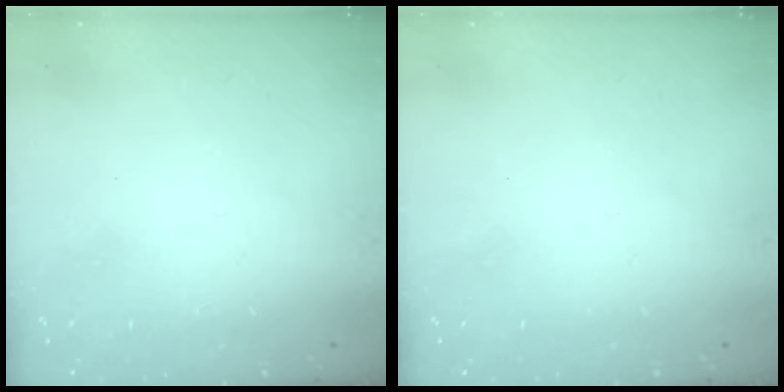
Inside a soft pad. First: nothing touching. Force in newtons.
{"total": 0.0}